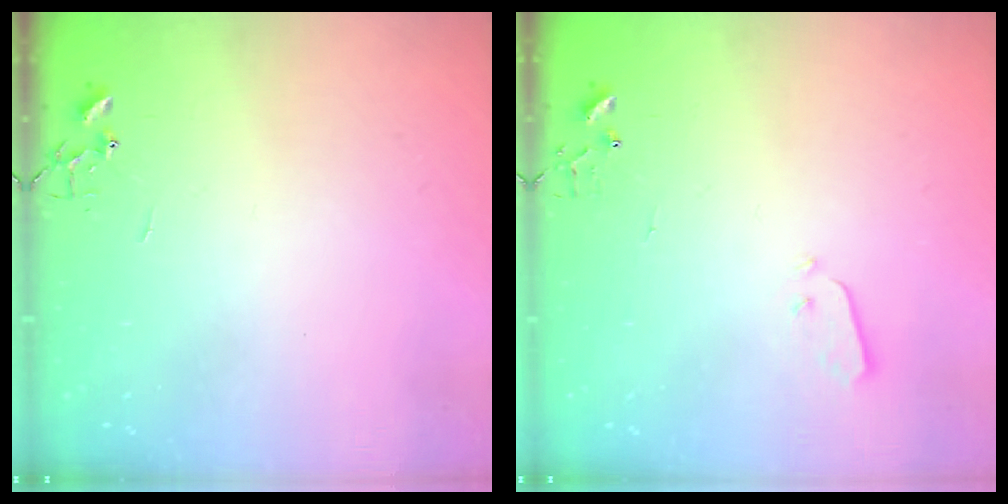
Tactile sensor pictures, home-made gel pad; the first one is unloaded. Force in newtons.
{"total": 3.0, "press": 2.9, "slide": 0.3}